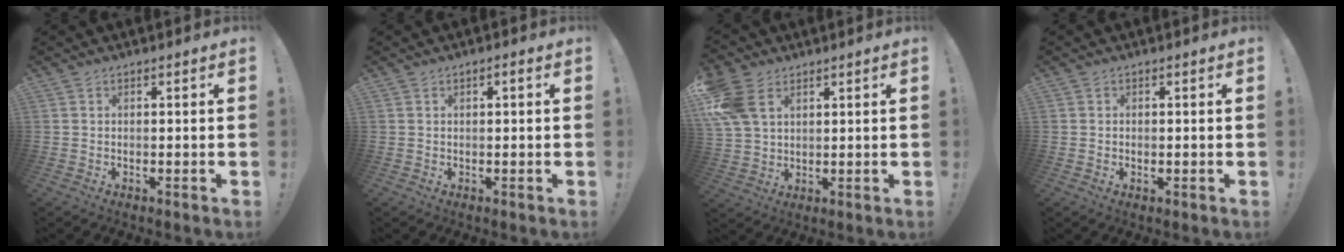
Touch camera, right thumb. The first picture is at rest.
{"total": 0.8, "force": [-0.2, 0.3, 0.8], "torque": [-0.018, 0.004, -0.004]}
{"total": 11.4, "force": [4.8, 7.8, 6.7], "torque": [-0.135, -0.010, 0.097]}
{"total": 0.6, "force": [0.1, 0.5, 0.2], "torque": [-0.004, 0.002, 0.002]}